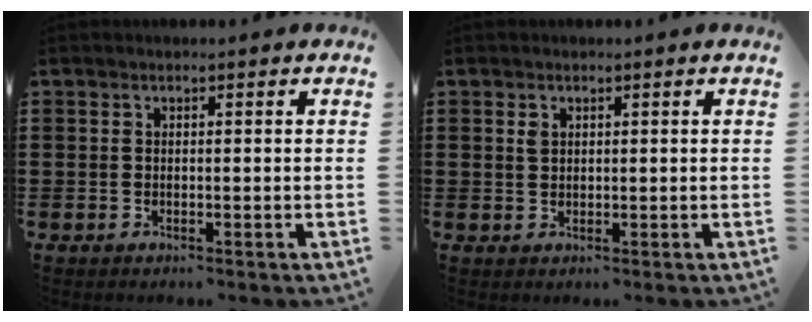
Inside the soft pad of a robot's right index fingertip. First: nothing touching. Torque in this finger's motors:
{"motor_torque": [-0.03, 0.04, 0.04, 0.01]}